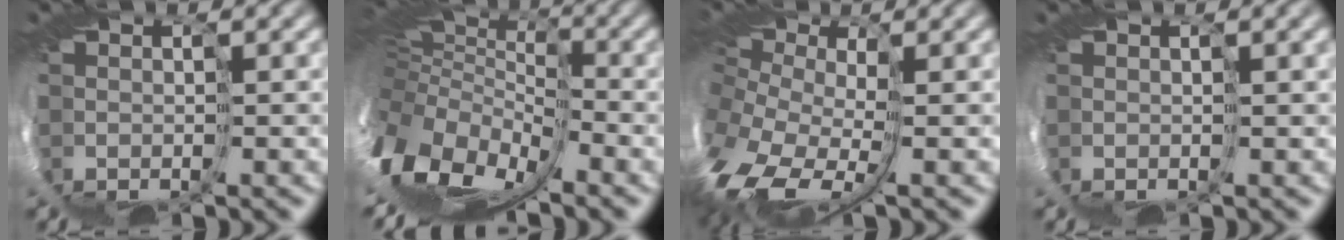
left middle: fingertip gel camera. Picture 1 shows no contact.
{"total": 12.2, "force": [-4.2, 7.9, 8.3], "torque": [-0.212, -0.037, -0.049]}
{"total": 11.0, "force": [-2.0, 6.9, 8.3], "torque": [-0.196, -0.025, -0.011]}
{"total": 1.5, "force": [0.7, 0.2, 1.3], "torque": [-0.023, 0.003, 0.009]}